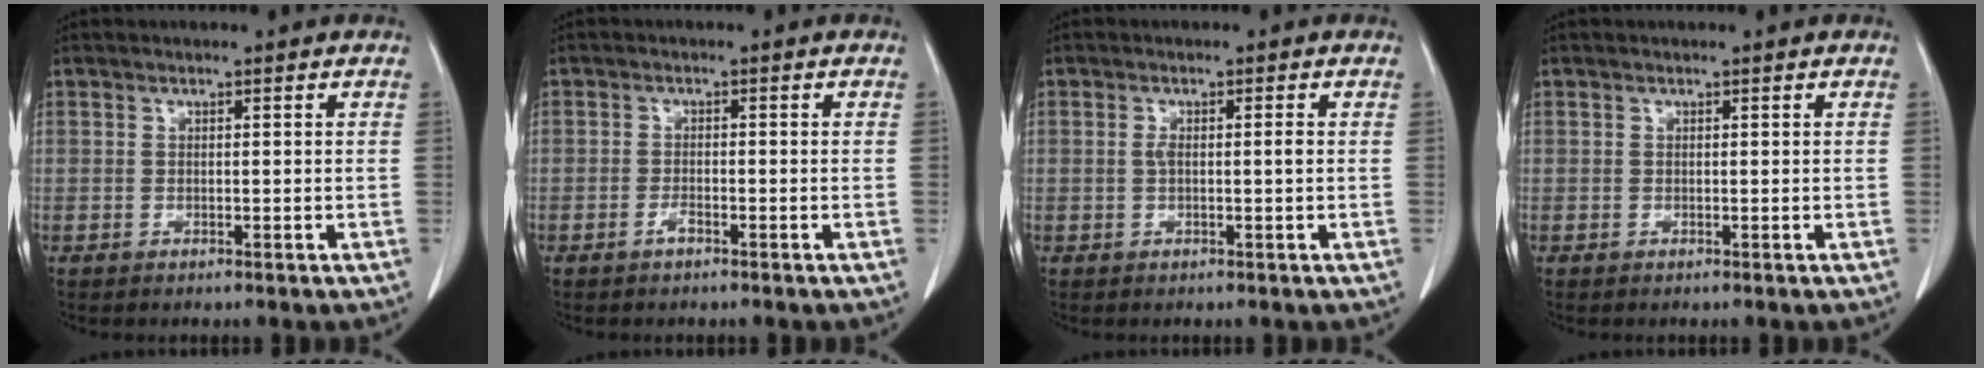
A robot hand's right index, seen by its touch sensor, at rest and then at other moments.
{"total": 1.2, "force": [-0.8, 0.3, 0.9], "torque": [-0.016, 0.001, -0.012]}
{"total": 1.9, "force": [0.0, 0.3, 1.9], "torque": [-0.038, 0.002, 0.002]}
{"total": 0.0}